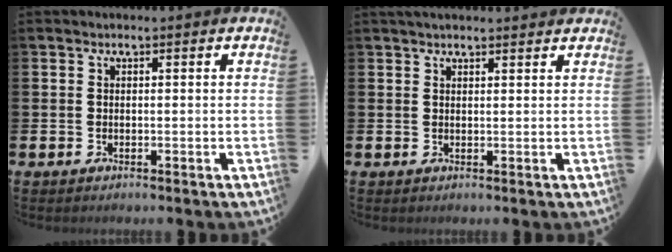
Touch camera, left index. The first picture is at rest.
{"total": 1.7, "force": [1.6, 0.3, 0.5], "torque": [-0.005, -0.002, 0.027]}